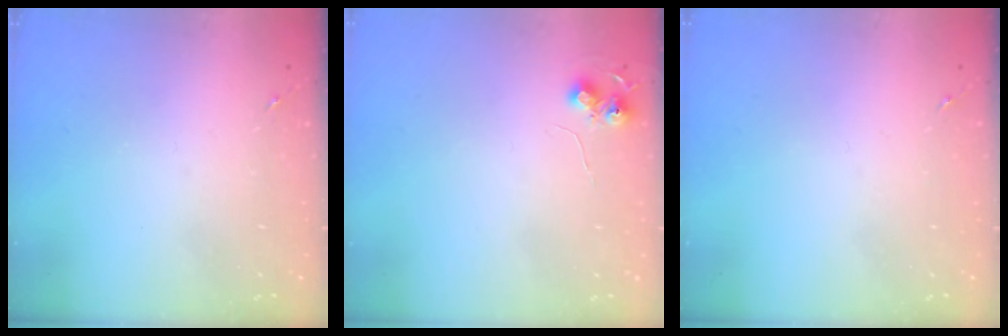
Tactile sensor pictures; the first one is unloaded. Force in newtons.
{"total": 5.6, "press": 5.6, "slide": 0.8}
{"total": 0.0}